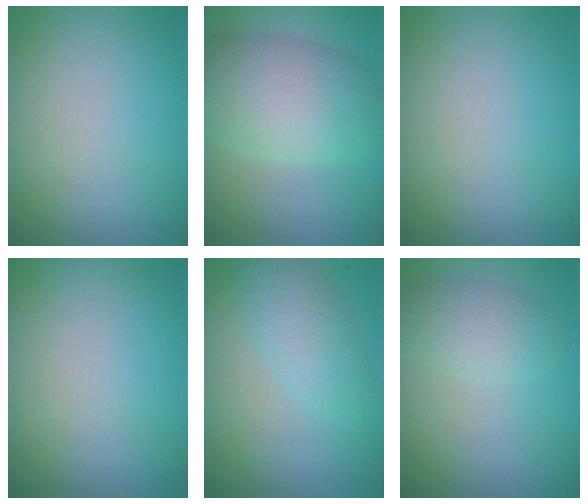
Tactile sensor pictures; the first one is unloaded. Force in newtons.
{"total": 7.3, "press": 7.3, "slide": 0.3}
{"total": 0.0}
{"total": 0.0}
{"total": 3.4, "press": 3.4, "slide": 0.0}
{"total": 2.9, "press": 2.9, "slide": 0.0}